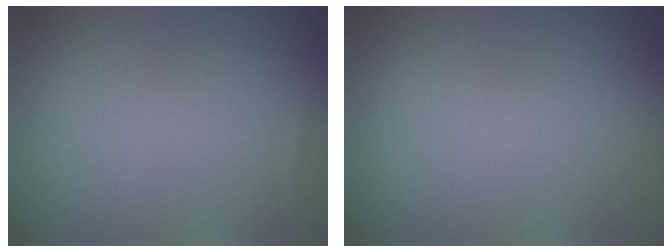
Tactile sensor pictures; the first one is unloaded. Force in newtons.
{"total": 0.0}